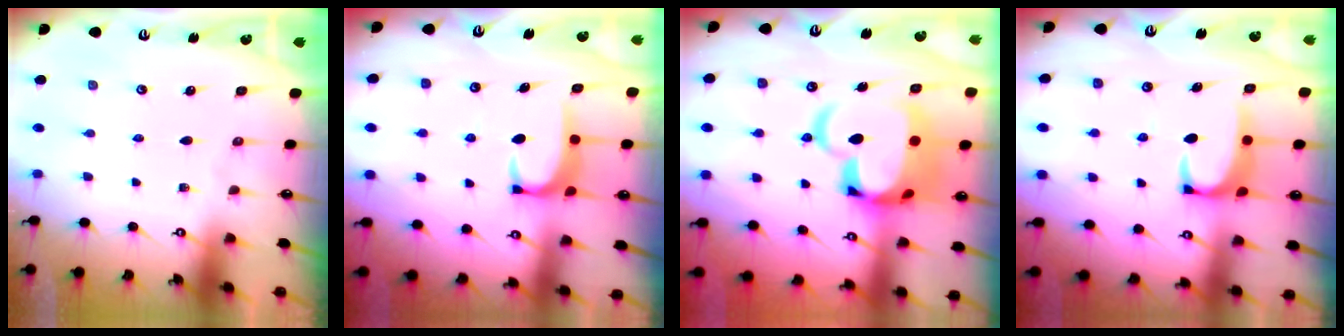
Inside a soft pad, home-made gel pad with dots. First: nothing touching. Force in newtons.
{"total": 2.0, "press": 1.9, "slide": 0.5}
{"total": 11.9, "press": 11.6, "slide": 2.3}
{"total": 2.0, "press": 1.9, "slide": 0.7}